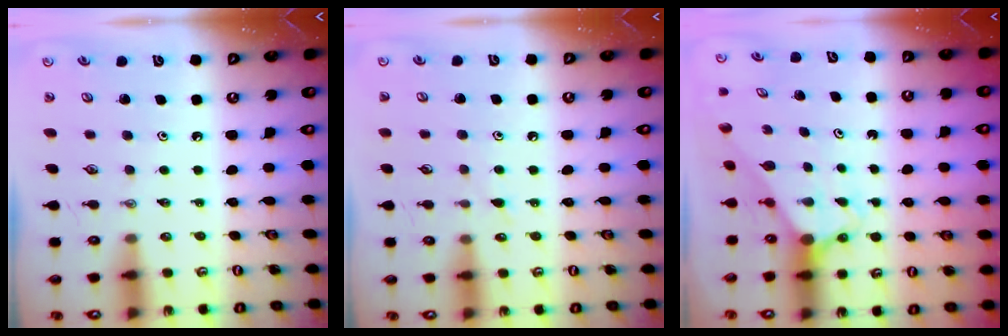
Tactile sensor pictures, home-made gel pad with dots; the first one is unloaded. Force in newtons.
{"total": 6.4, "press": 6.4, "slide": 0.7}
{"total": 2.5, "press": 2.5, "slide": 0.3}